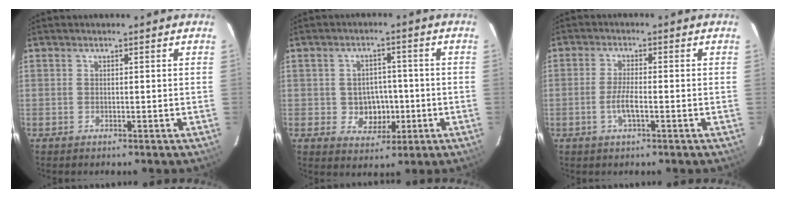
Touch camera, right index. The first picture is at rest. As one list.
[{"total": 6.2, "force": [-1.2, 5.5, 2.6], "torque": [-0.054, 0.011, -0.001]}, {"total": 3.8, "force": [-1.4, 0.8, 3.5], "torque": [-0.072, -0.004, -0.027]}]